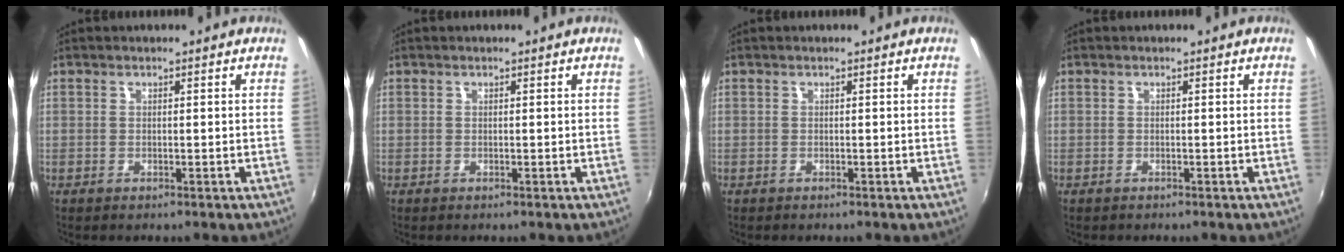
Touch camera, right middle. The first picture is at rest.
{"total": 0.0}
{"total": 0.0}
{"total": 0.0}